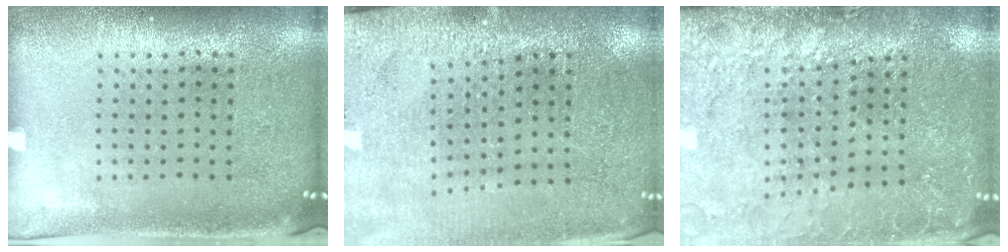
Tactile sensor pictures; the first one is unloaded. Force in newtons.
{"total": 2.8, "press": 2.8, "slide": 0.1}
{"total": 2.9, "press": 2.9, "slide": 0.3}